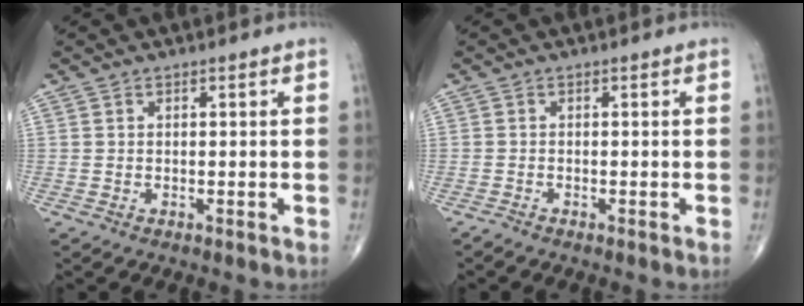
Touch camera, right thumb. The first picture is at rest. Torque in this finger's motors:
{"motor_torque": [-0.10, 0.37, -0.33, -0.27, -0.01]}